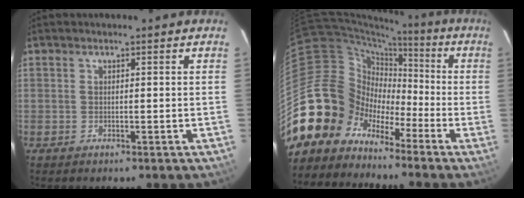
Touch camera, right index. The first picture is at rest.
{"total": 14.0, "force": [-8.7, 10.8, 1.8], "torque": [-0.069, 0.044, -0.174]}